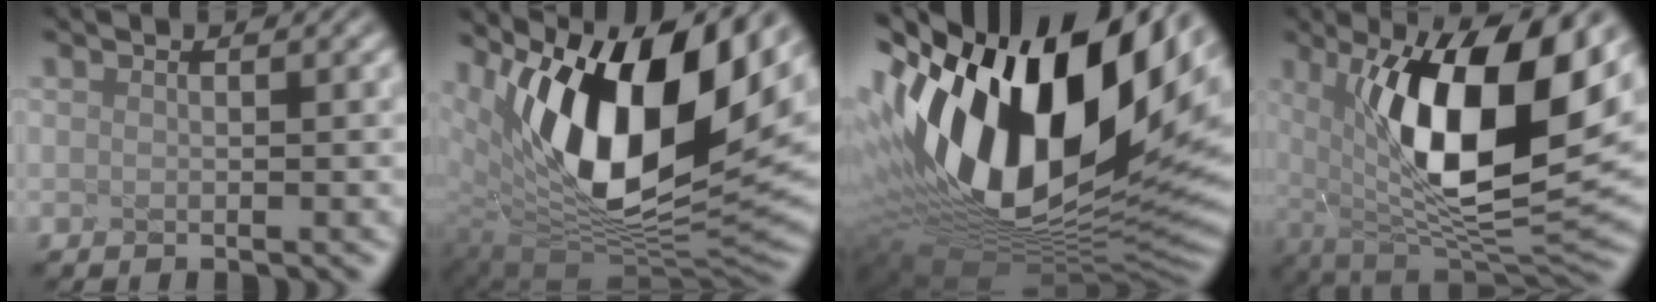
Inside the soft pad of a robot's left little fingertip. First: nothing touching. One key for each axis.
{"total": 12.8, "fx": 3.7, "fy": 6.7, "fz": 10.3, "tx": -0.203, "ty": -0.010, "tz": 0.103}
{"total": 18.4, "fx": 2.2, "fy": 10.8, "fz": 14.7, "tx": -0.329, "ty": -0.016, "tz": 0.084}
{"total": 12.2, "fx": 1.8, "fy": 4.9, "fz": 11.0, "tx": -0.206, "ty": -0.022, "tz": 0.069}